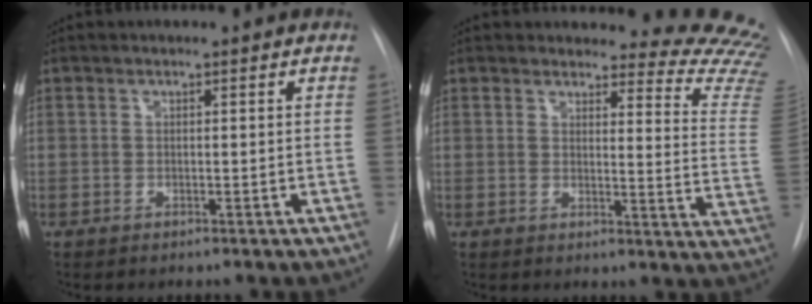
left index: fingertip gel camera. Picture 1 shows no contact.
{"total": 14.5, "force": [14.3, 1.7, 1.9], "torque": [0.016, -0.160, 0.116]}